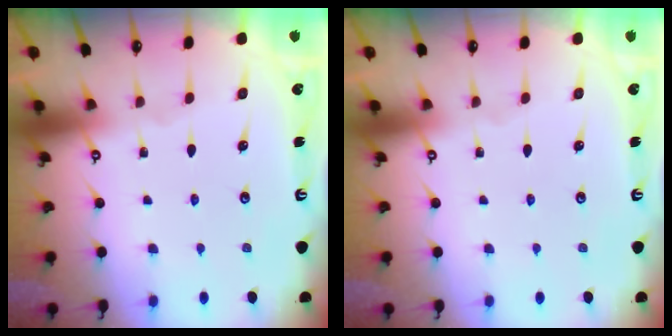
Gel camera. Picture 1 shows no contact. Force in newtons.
{"total": 0.0}